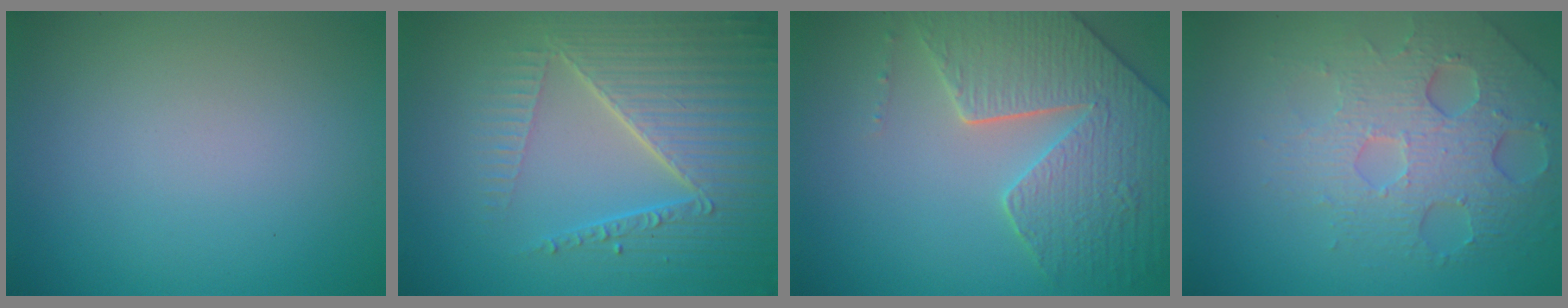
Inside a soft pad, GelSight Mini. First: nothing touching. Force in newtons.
{"total": 6.9, "press": 5.3, "slide": 4.4}
{"total": 6.3, "press": 5.6, "slide": 3.1}
{"total": 5.8, "press": 4.5, "slide": 3.7}